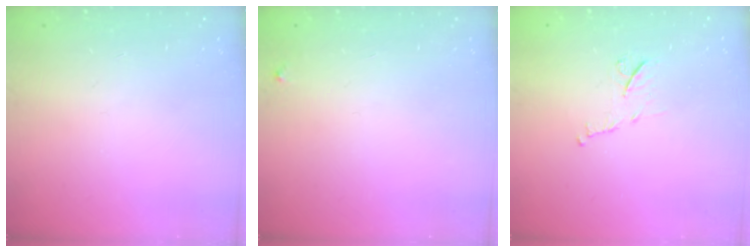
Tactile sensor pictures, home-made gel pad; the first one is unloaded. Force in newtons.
{"total": 2.3, "press": 2.3, "slide": 0.2}
{"total": 7.5, "press": 7.4, "slide": 0.3}